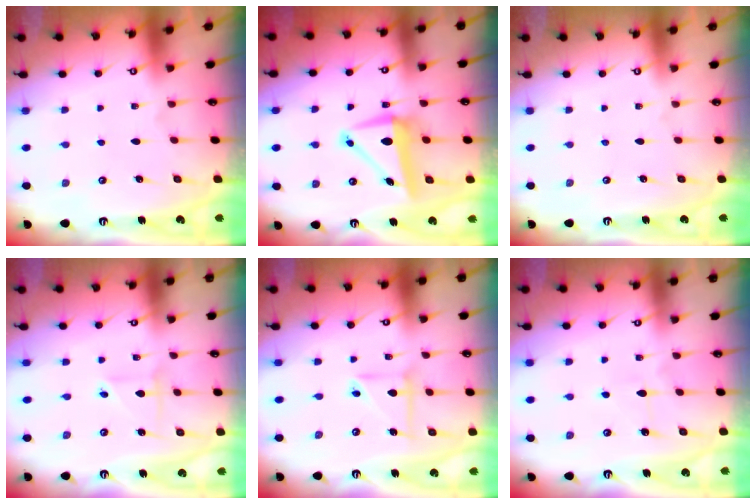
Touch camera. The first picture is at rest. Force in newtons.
{"total": 7.4, "press": 7.2, "slide": 1.6}
{"total": 0.0}
{"total": 2.5, "press": 2.5, "slide": 0.1}
{"total": 5.7, "press": 5.5, "slide": 1.4}
{"total": 5.1, "press": 5.0, "slide": 0.6}